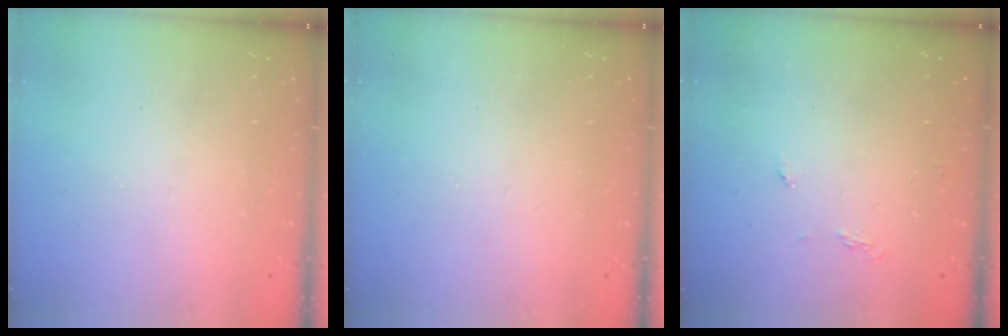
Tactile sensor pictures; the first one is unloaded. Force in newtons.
{"total": 0.0}
{"total": 3.7, "press": 3.6, "slide": 0.7}